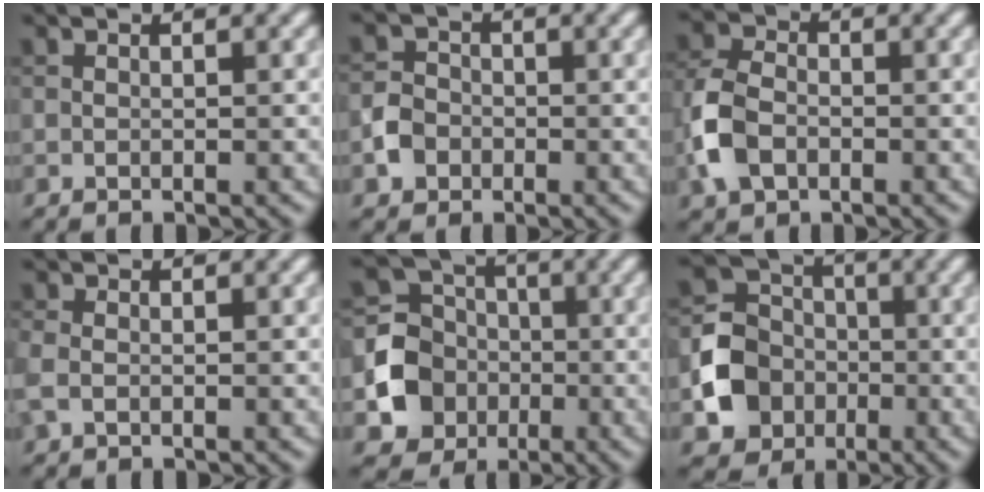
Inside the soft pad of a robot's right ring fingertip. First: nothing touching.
{"total": 2.7, "force": [-1.1, 2.3, 0.9], "torque": [-0.013, 0.005, -0.024]}
{"total": 5.4, "force": [-1.9, 3.7, 3.3], "torque": [-0.082, 0.003, -0.047]}
{"total": 1.8, "force": [-0.4, 1.4, 1.1], "torque": [-0.030, 0.000, -0.012]}
{"total": 6.1, "force": [-1.5, 5.5, 2.1], "torque": [-0.039, 0.001, -0.035]}
{"total": 6.4, "force": [-1.8, 5.6, 2.4], "torque": [-0.049, 0.002, -0.042]}